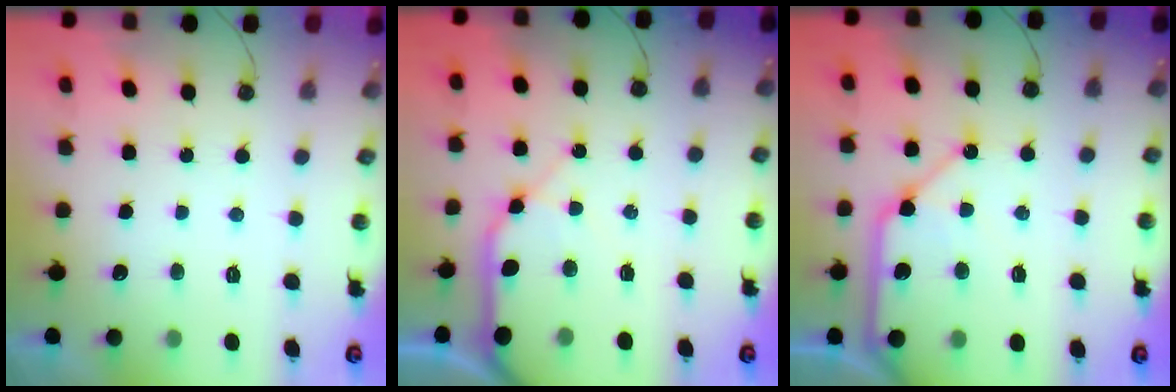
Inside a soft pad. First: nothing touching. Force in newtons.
{"total": 12.4, "press": 12.3, "slide": 1.9}
{"total": 14.3, "press": 14.2, "slide": 1.7}